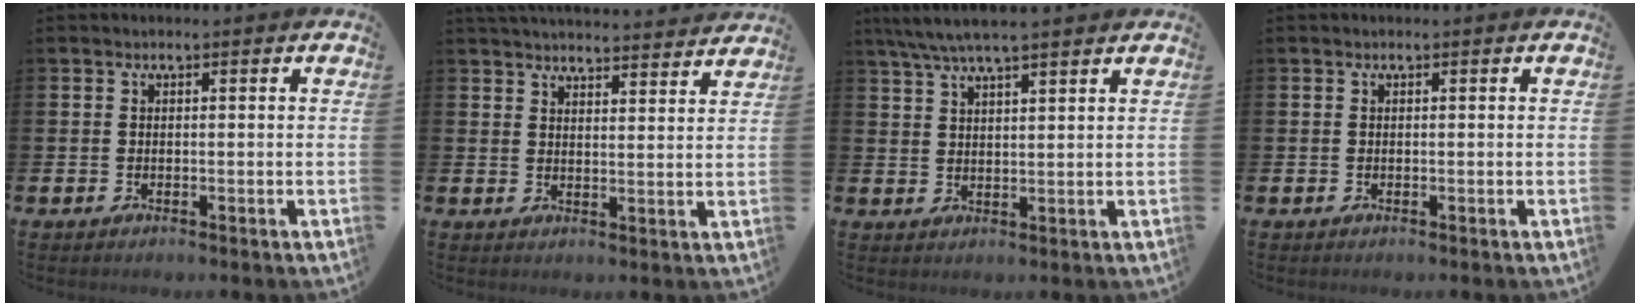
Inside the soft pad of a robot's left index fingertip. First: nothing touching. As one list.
[{"total": 4.6, "force": [4.5, 0.3, 0.3], "torque": [-0.004, -0.032, 0.080]}, {"total": 5.5, "force": [4.9, 0.5, 2.5], "torque": [-0.058, -0.012, 0.089]}, {"total": 0.0}]